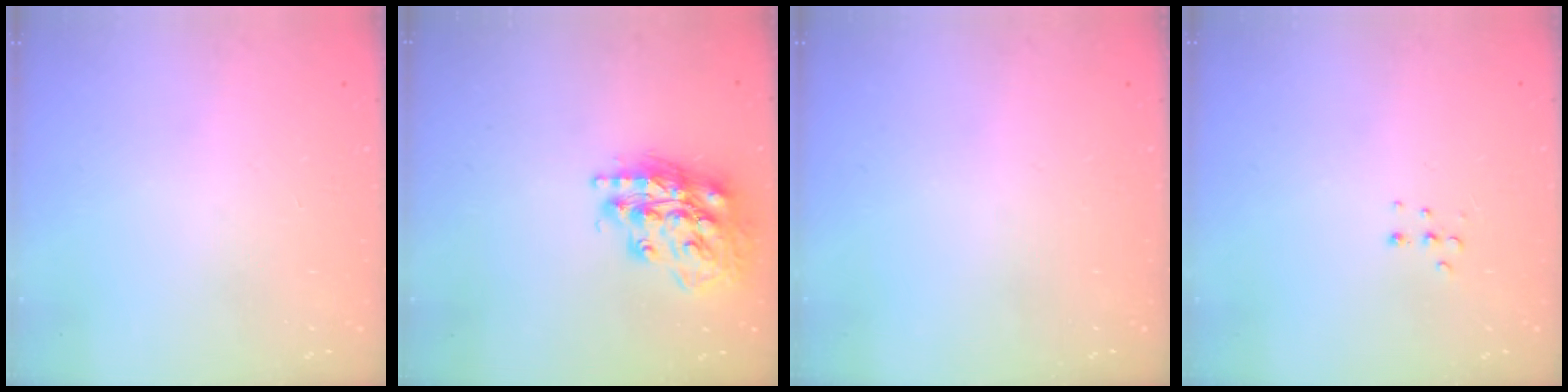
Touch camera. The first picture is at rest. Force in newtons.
{"total": 17.9, "press": 17.8, "slide": 1.9}
{"total": 0.0}
{"total": 3.8, "press": 3.7, "slide": 0.9}